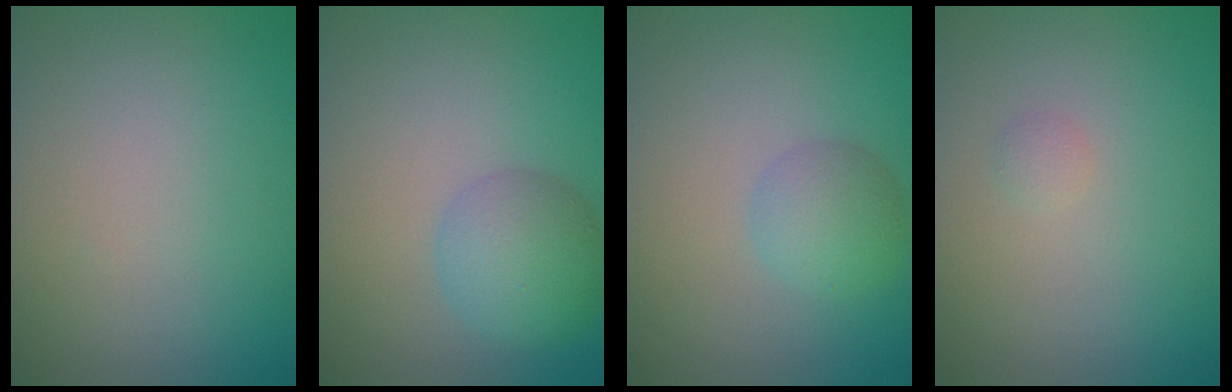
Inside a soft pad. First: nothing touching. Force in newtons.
{"total": 4.0, "press": 3.9, "slide": 0.2}
{"total": 2.8, "press": 2.8, "slide": 0.1}
{"total": 0.6, "press": 0.6, "slide": 0.0}